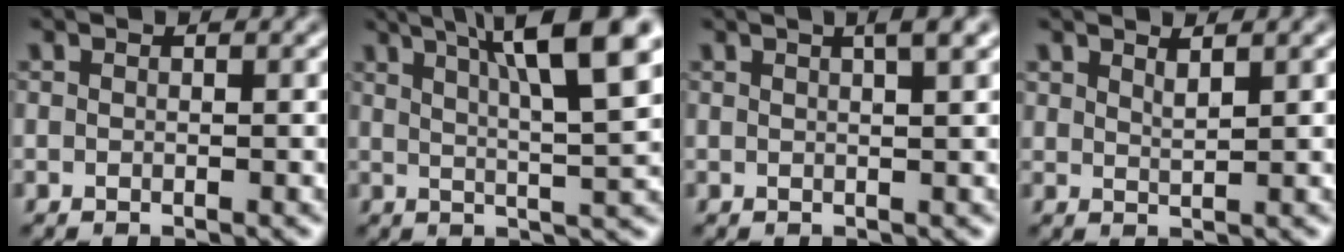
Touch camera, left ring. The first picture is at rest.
{"total": 9.7, "force": [4.8, 1.6, 8.3], "torque": [-0.102, 0.021, 0.073]}
{"total": 3.1, "force": [1.7, 0.9, 2.4], "torque": [-0.013, 0.008, 0.003]}
{"total": 1.1, "force": [1.0, 0.2, 0.5], "torque": [-0.010, -0.002, 0.017]}